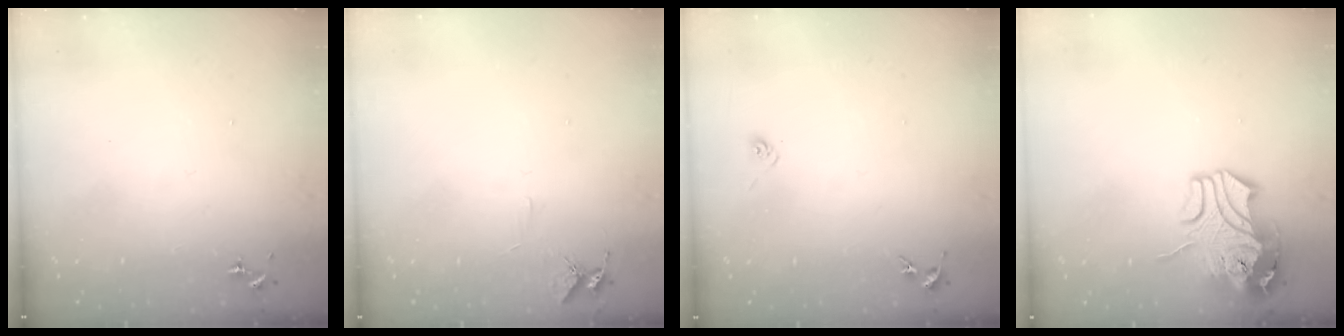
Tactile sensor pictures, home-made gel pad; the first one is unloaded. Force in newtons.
{"total": 5.4, "press": 5.4, "slide": 0.6}
{"total": 3.3, "press": 3.0, "slide": 1.2}
{"total": 12.0, "press": 11.8, "slide": 2.0}